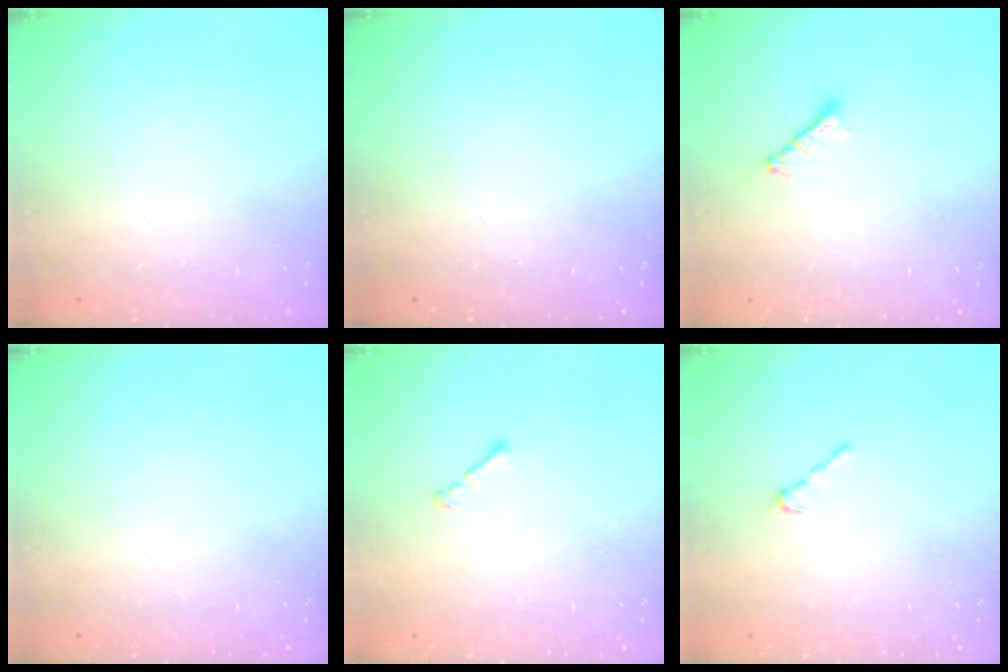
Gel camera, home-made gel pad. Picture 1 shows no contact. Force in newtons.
{"total": 0.0}
{"total": 1.2, "press": 1.2, "slide": 0.3}
{"total": 0.0}
{"total": 0.9, "press": 0.8, "slide": 0.5}
{"total": 1.7, "press": 1.5, "slide": 0.6}